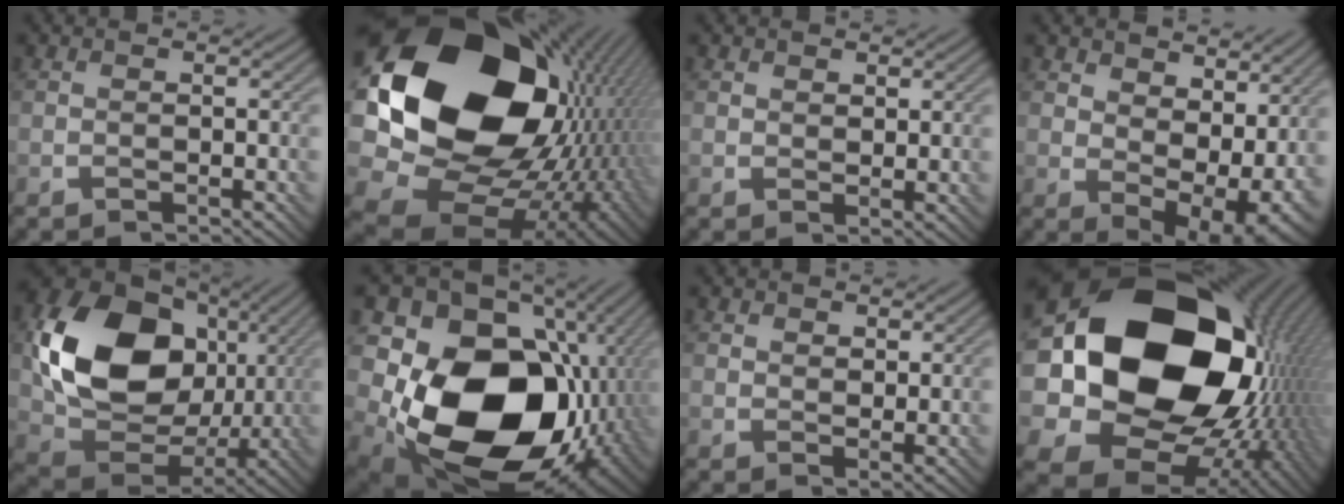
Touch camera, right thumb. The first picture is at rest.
{"total": 23.2, "force": [5.1, 17.2, 14.8], "torque": [-0.328, -0.037, 0.129]}
{"total": 1.6, "force": [1.2, 0.9, 0.7], "torque": [-0.011, -0.004, 0.023]}
{"total": 10.4, "force": [4.4, 6.3, 7.0], "torque": [-0.111, -0.020, 0.090]}
{"total": 18.1, "force": [3.7, 13.8, 11.1], "torque": [-0.239, -0.007, 0.077]}
{"total": 20.1, "force": [-1.4, 15.6, 12.5], "torque": [-0.249, -0.067, 0.015]}
{"total": 2.6, "force": [1.7, 1.4, 1.3], "torque": [-0.024, -0.008, 0.034]}
{"total": 24.2, "force": [3.2, 18.6, 15.2], "torque": [-0.332, -0.067, 0.087]}